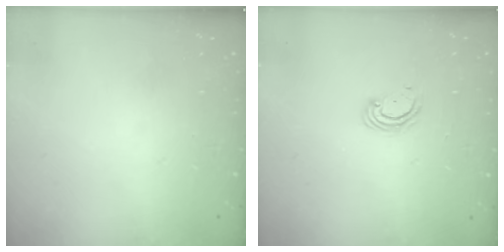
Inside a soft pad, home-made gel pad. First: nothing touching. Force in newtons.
{"total": 3.8, "press": 3.8, "slide": 0.4}